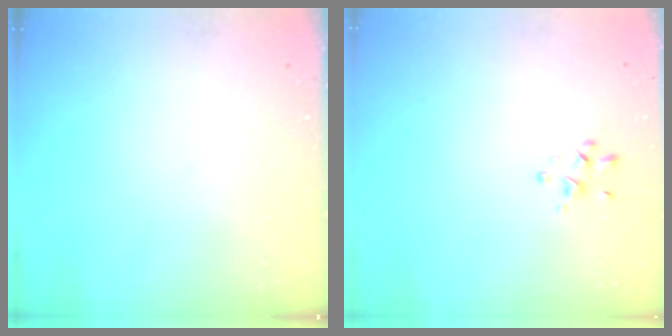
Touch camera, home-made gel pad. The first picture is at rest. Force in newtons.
{"total": 2.0, "press": 1.9, "slide": 0.6}